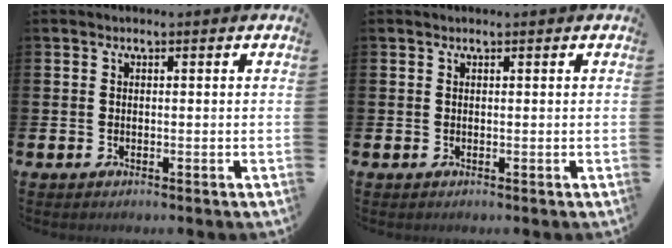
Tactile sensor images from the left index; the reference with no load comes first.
{"total": 0.0}